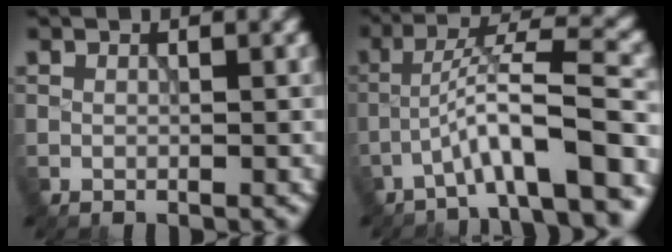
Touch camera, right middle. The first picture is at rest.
{"total": 7.8, "force": [-3.9, 1.2, 6.6], "torque": [-0.106, 0.023, -0.067]}